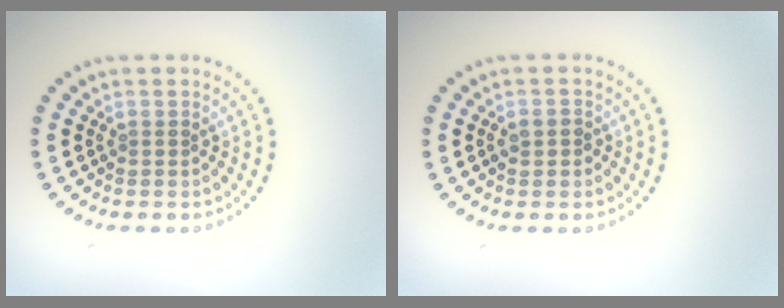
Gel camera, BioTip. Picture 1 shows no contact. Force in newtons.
{"total": 1.4, "press": 1.4, "slide": 0.3}